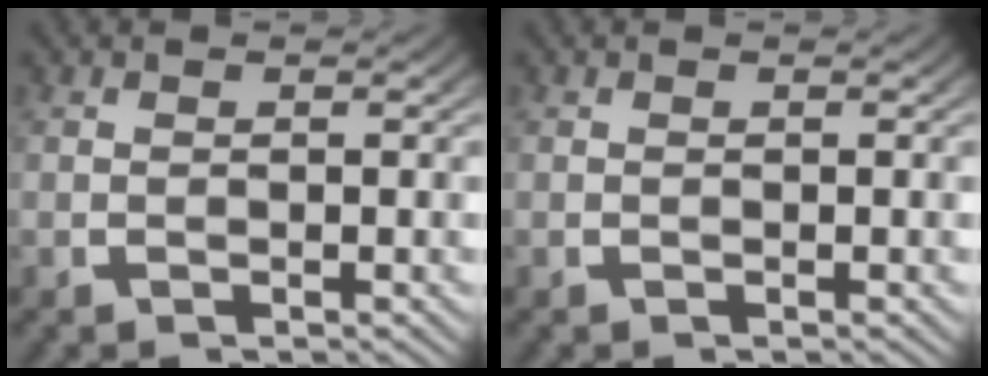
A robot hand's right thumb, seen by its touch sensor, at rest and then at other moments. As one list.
[{"total": 0.0}]